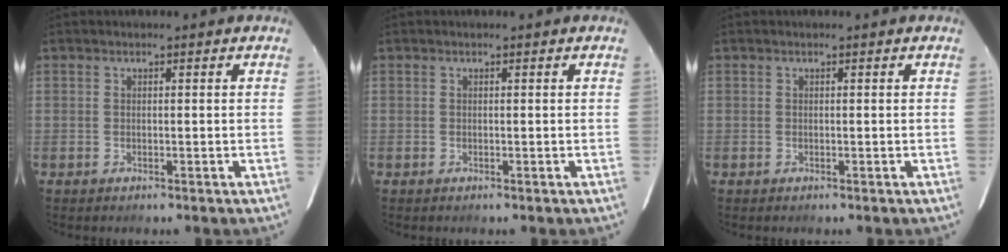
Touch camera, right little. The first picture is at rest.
{"total": 0.0}
{"total": 0.0}